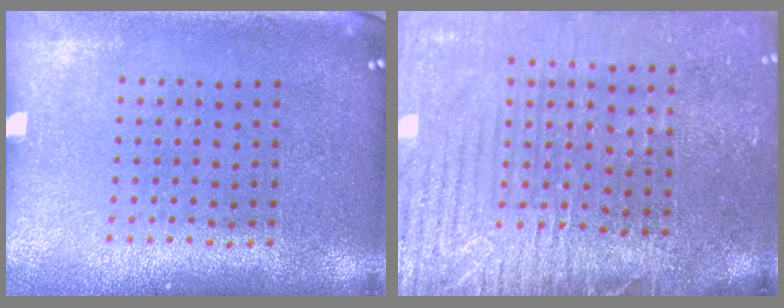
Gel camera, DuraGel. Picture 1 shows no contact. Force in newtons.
{"total": 4.2, "press": 3.7, "slide": 2.1}